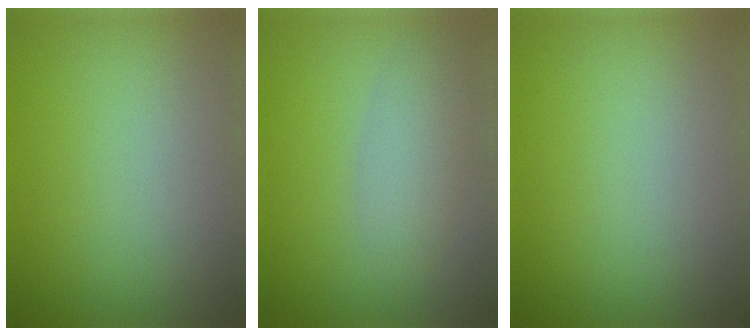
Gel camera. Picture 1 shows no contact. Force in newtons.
{"total": 2.9, "press": 2.9, "slide": 0.1}
{"total": 0.0}